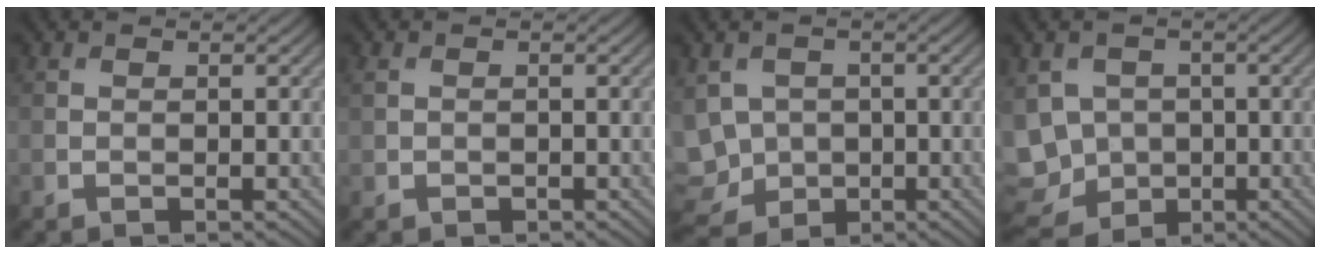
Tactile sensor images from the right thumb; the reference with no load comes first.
{"total": 1.3, "force": [0.2, 1.2, 0.5], "torque": [-0.014, -0.005, 0.004]}
{"total": 7.3, "force": [-0.6, 6.1, 4.0], "torque": [-0.118, -0.015, -0.012]}
{"total": 9.9, "force": [-1.1, 8.4, 5.2], "torque": [-0.147, -0.020, -0.027]}